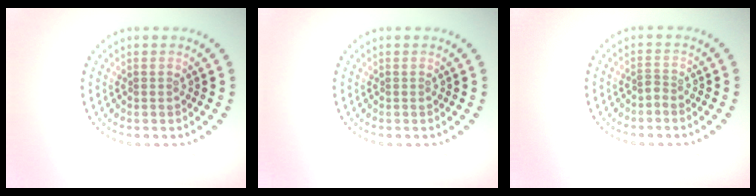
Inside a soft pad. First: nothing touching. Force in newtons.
{"total": 0.0}
{"total": 0.6, "press": 0.3, "slide": 0.5}